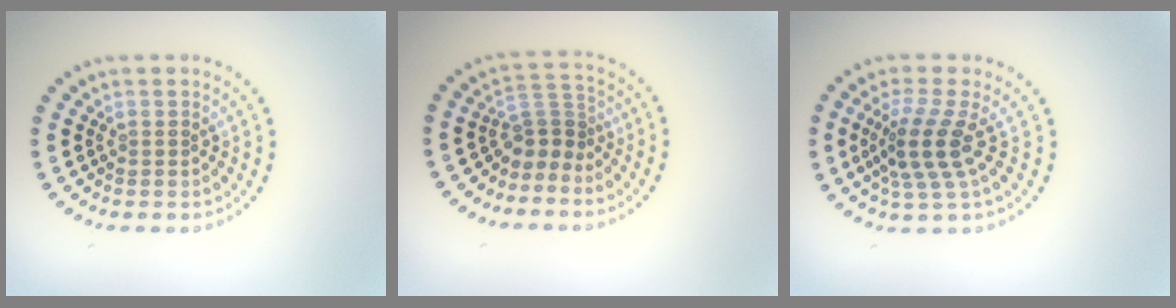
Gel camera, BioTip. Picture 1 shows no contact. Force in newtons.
{"total": 2.7, "press": 1.8, "slide": 2.0}
{"total": 3.8, "press": 2.8, "slide": 2.6}